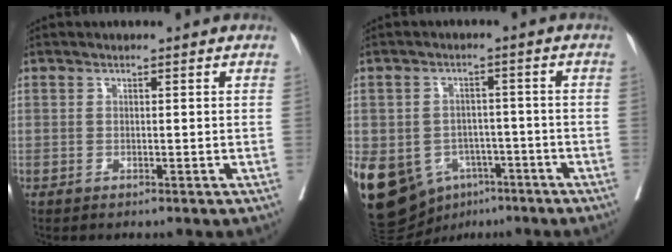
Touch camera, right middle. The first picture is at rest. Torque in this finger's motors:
{"motor_torque": [1.42, -0.72, 1.05, 0.21]}